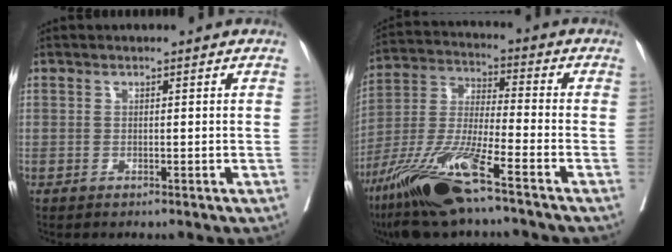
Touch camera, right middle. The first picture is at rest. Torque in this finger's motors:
{"motor_torque": [1.09, -1.04, 0.87, 0.21]}